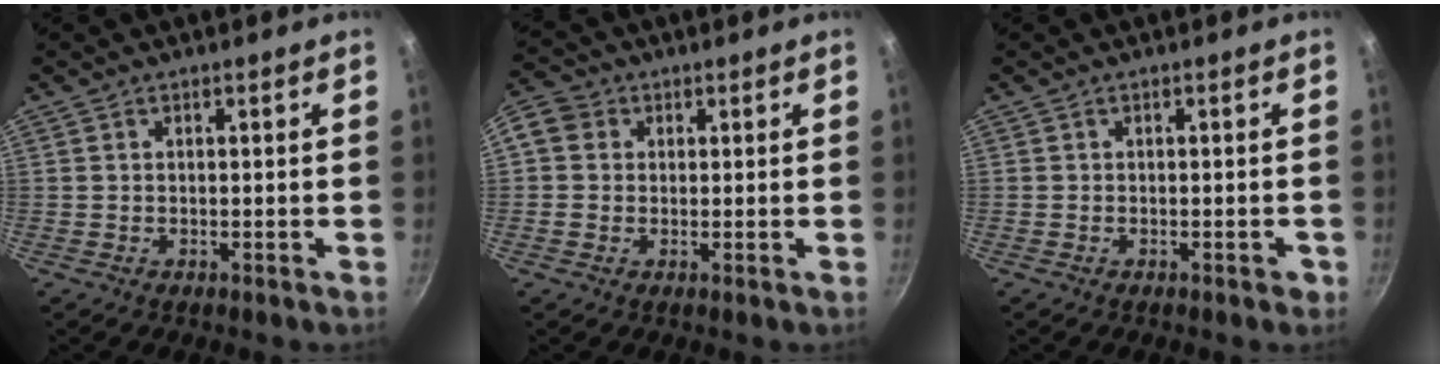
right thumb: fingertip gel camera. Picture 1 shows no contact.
{"total": 7.7, "force": [1.3, 6.9, 3.3], "torque": [-0.053, 0.016, 0.010]}
{"total": 1.4, "force": [-0.7, 0.8, 1.0], "torque": [-0.008, 0.008, -0.007]}